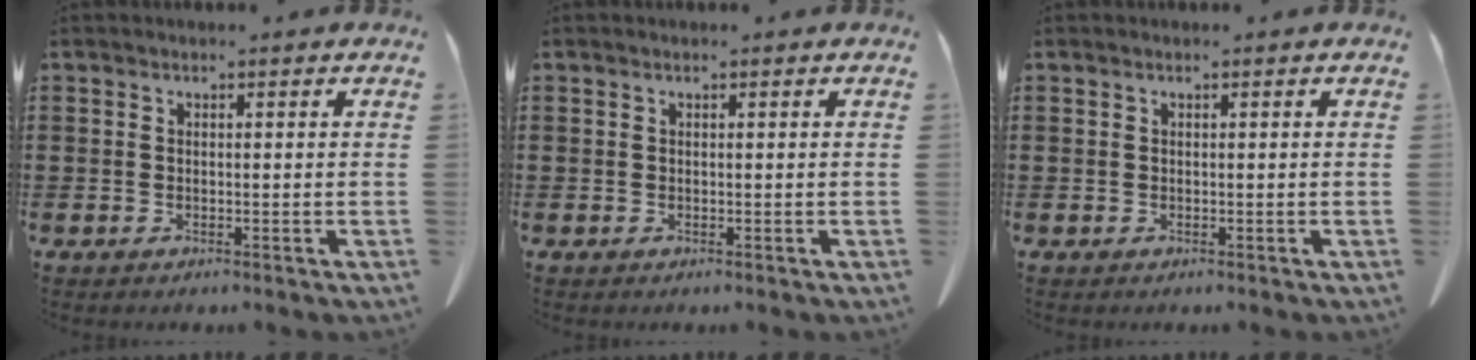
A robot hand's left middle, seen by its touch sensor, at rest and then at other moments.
{"total": 0.0}
{"total": 0.0}